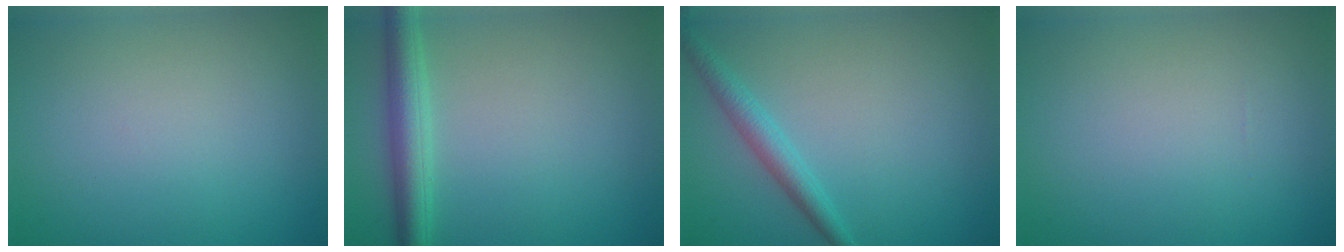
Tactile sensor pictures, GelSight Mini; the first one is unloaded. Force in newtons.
{"total": 3.6, "press": 3.6, "slide": 0.1}
{"total": 2.3, "press": 2.3, "slide": 0.1}
{"total": 0.0}